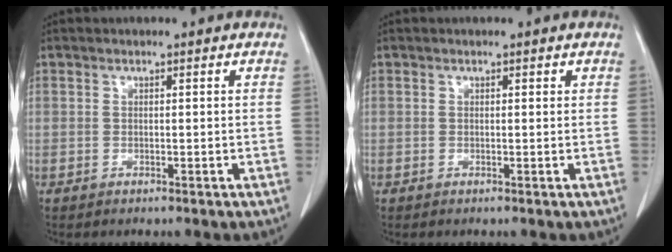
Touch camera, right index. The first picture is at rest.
{"total": 0.0}